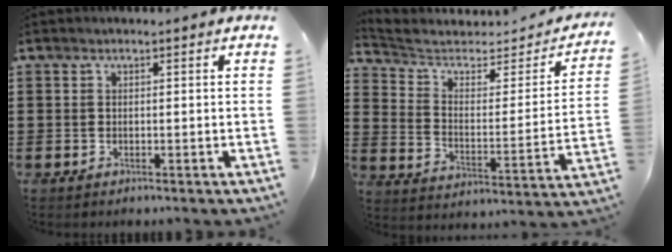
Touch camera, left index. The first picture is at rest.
{"total": 4.4, "force": [3.4, 2.0, 1.8], "torque": [-0.061, -0.023, 0.052]}